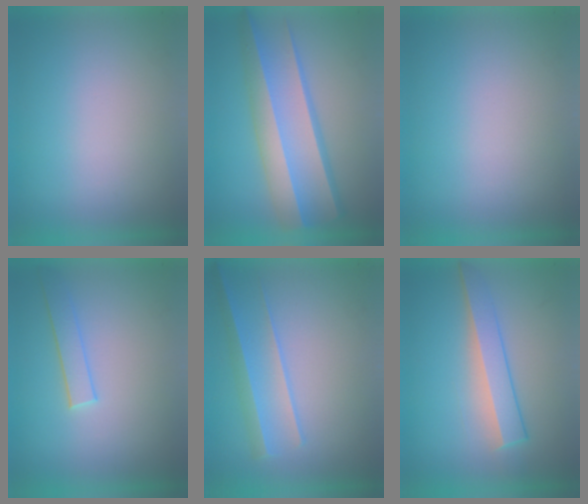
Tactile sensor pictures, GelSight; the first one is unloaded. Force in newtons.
{"total": 5.7}
{"total": 0.0}
{"total": 1.5}
{"total": 2.1}
{"total": 3.2}